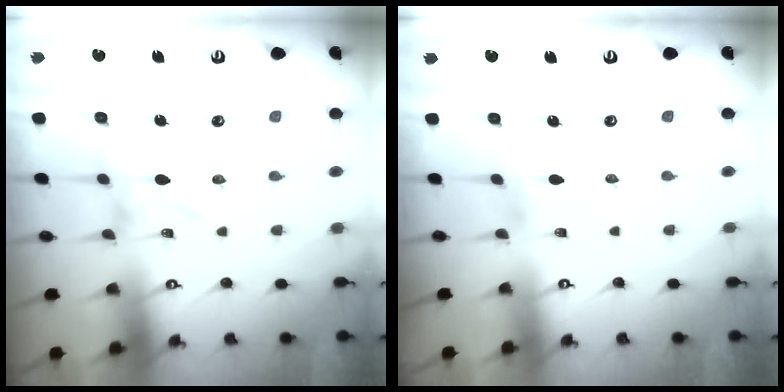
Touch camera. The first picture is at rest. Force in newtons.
{"total": 1.0, "press": 1.0, "slide": 0.1}